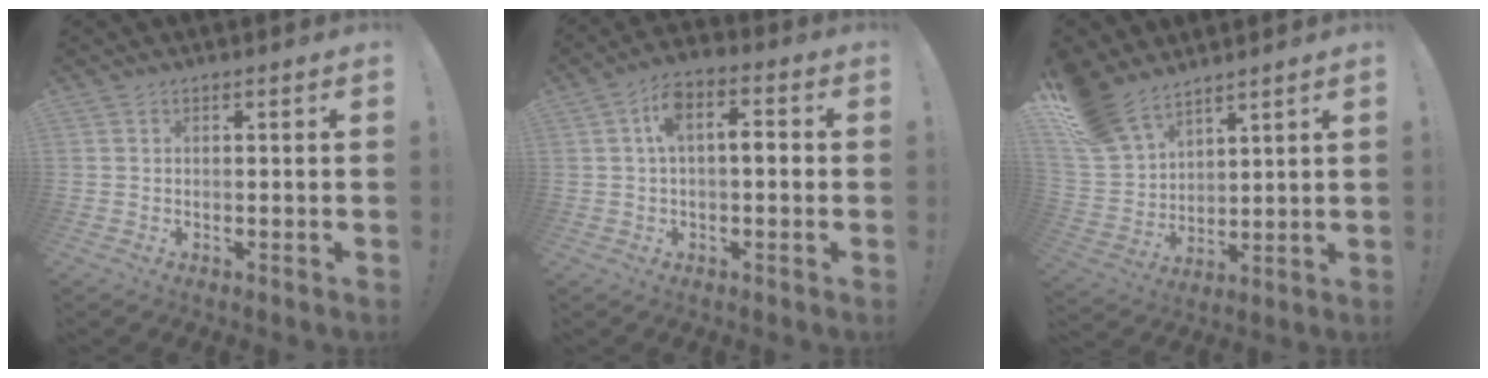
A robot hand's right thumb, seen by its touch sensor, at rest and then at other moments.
{"total": 9.0, "force": [0.7, 4.8, 7.6], "torque": [-0.111, 0.009, 0.011]}
{"total": 13.6, "force": [10.4, 7.5, 4.6], "torque": [-0.100, -0.066, 0.203]}